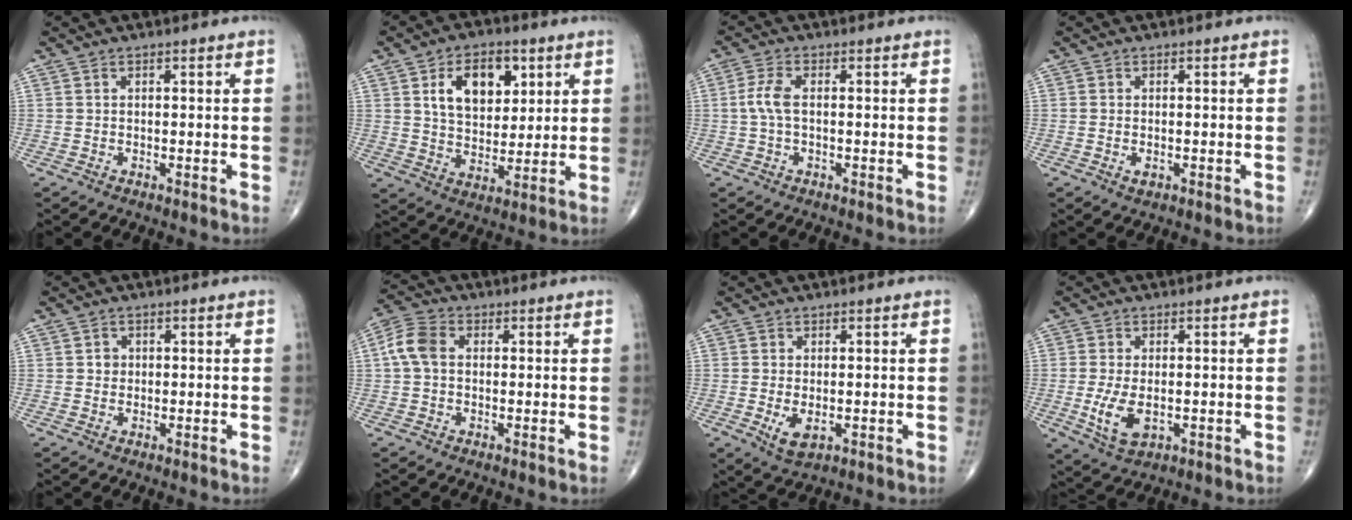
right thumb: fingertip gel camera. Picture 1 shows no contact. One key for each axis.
{"total": 12.2, "fx": 4.5, "fy": 7.7, "fz": 8.3, "tx": -0.094, "ty": -0.016, "tz": 0.081}
{"total": 3.8, "fx": 0.0, "fy": 1.5, "fz": 3.4, "tx": -0.090, "ty": 0.004, "tz": -0.006}
{"total": 1.2, "fx": -0.4, "fy": 0.7, "fz": 0.9, "tx": -0.015, "ty": -0.003, "tz": -0.005}
{"total": 1.4, "fx": 0.1, "fy": 1.3, "fz": 0.5, "tx": 0.001, "ty": 0.003, "tz": 0.000}
{"total": 6.1, "fx": 0.6, "fy": 4.3, "fz": 4.3, "tx": -0.092, "ty": 0.019, "tz": 0.005}
{"total": 4.1, "fx": -0.9, "fy": 2.2, "fz": 3.4, "tx": -0.060, "ty": -0.011, "tz": -0.008}
{"total": 6.9, "fx": -1.2, "fy": 3.8, "fz": 5.7, "tx": -0.112, "ty": -0.013, "tz": -0.015}